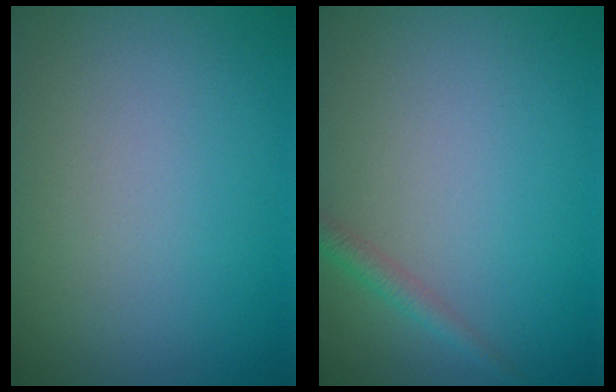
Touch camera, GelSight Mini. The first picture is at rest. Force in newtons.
{"total": 1.4, "press": 1.4, "slide": 0.0}